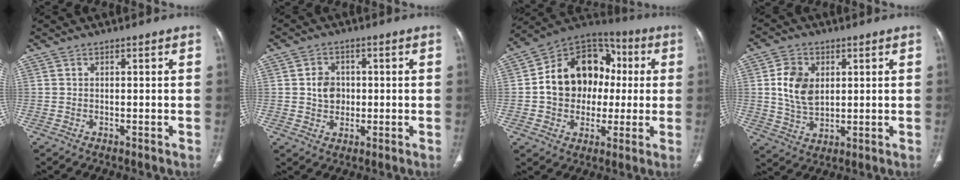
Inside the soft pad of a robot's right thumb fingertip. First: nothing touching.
{"total": 5.0, "force": [0.2, 4.3, 2.6], "torque": [-0.023, 0.003, 0.001]}
{"total": 18.4, "force": [0.9, 14.7, 11.1], "torque": [-0.134, 0.035, 0.013]}
{"total": 8.8, "force": [1.8, 6.3, 5.9], "torque": [-0.094, -0.010, 0.038]}